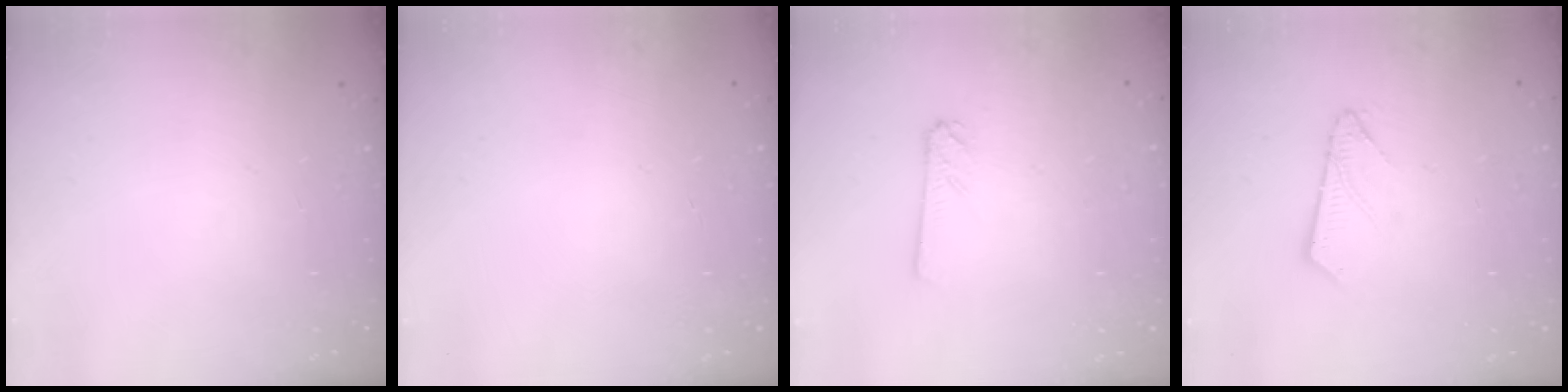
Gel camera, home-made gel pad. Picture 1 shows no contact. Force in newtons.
{"total": 0.0}
{"total": 2.4, "press": 2.4, "slide": 0.3}
{"total": 5.8, "press": 5.8, "slide": 0.3}